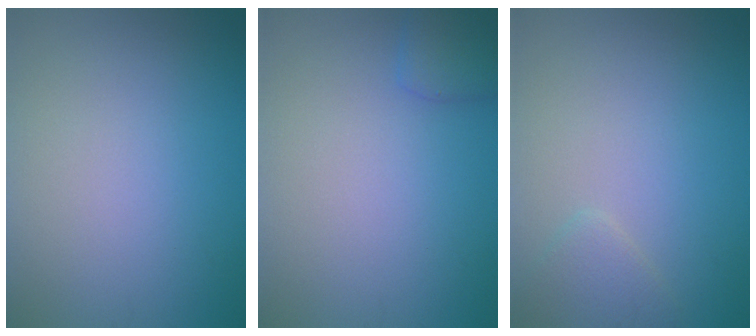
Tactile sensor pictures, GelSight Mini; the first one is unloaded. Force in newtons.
{"total": 1.7, "press": 1.7, "slide": 0.1}
{"total": 1.6, "press": 1.6, "slide": 0.1}